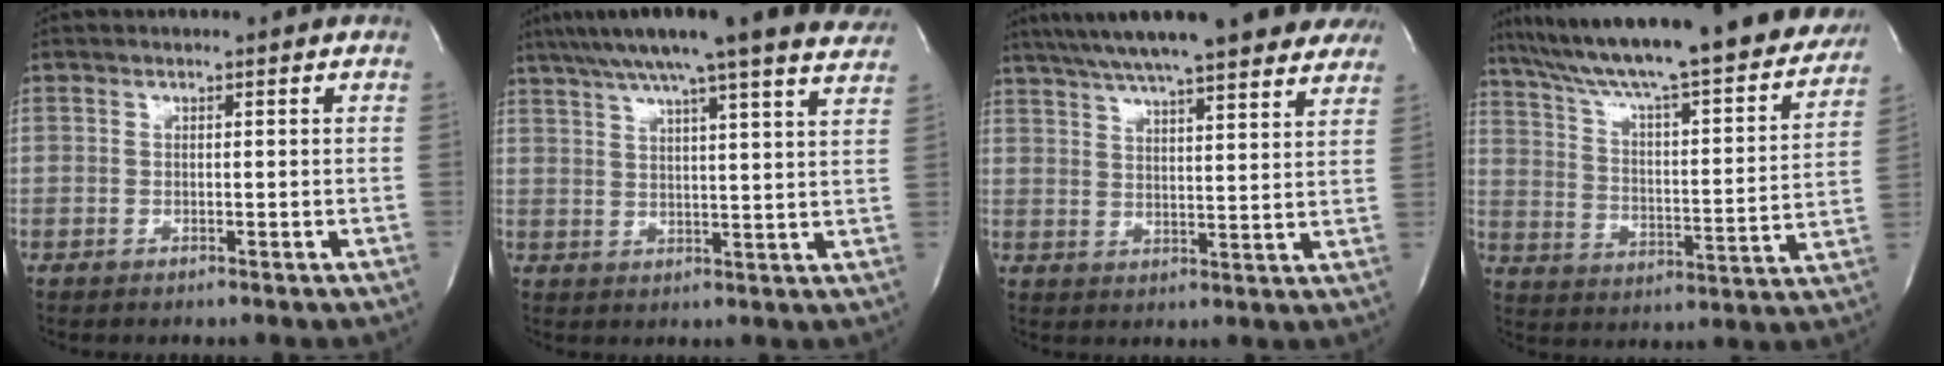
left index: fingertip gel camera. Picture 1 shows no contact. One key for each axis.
{"total": 23.9, "fx": 20.2, "fy": 1.0, "fz": 12.8, "tx": -0.208, "ty": 0.007, "tz": 0.259}
{"total": 24.5, "fx": 20.4, "fy": 3.7, "fz": 13.1, "tx": -0.211, "ty": 0.029, "tz": 0.267}
{"total": 31.0, "fx": 27.0, "fy": 3.9, "fz": 14.9, "tx": -0.239, "ty": -0.044, "tz": 0.361}